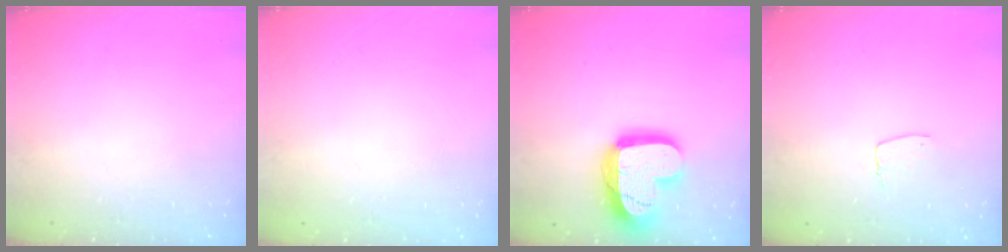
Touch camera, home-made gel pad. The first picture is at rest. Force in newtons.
{"total": 0.0}
{"total": 18.9, "press": 18.8, "slide": 1.5}
{"total": 4.7, "press": 4.7, "slide": 0.4}